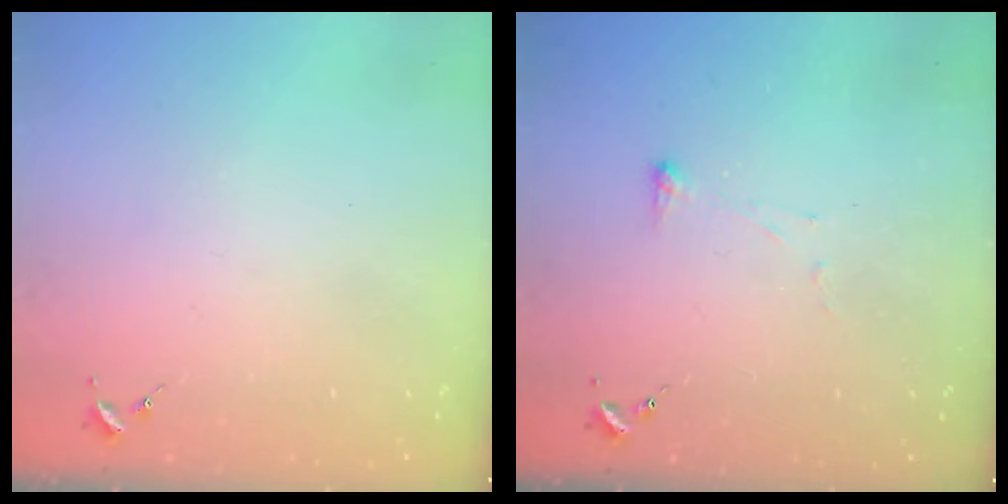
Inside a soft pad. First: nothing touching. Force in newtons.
{"total": 2.9, "press": 2.8, "slide": 0.6}